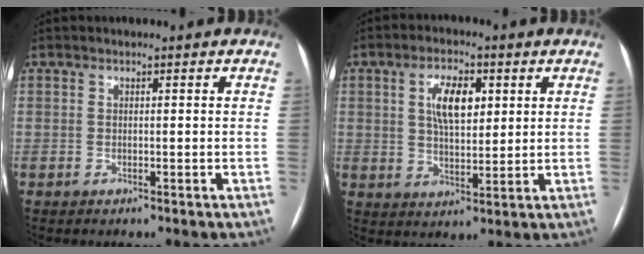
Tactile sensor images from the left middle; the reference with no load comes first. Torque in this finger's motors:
{"motor_torque": [0.29, -0.13, 0.18, 0.04]}